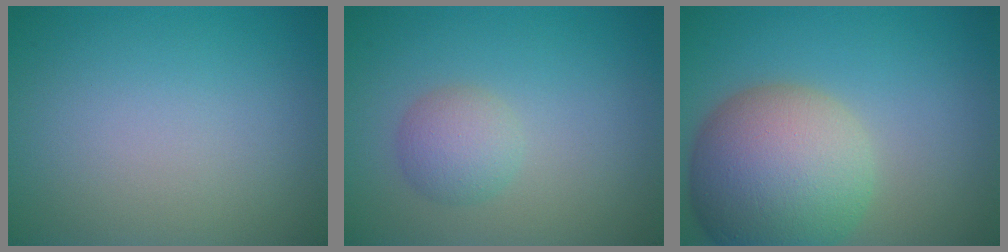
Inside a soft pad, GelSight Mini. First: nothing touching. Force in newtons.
{"total": 2.5, "press": 2.5, "slide": 0.1}
{"total": 11.0, "press": 11.0, "slide": 0.6}